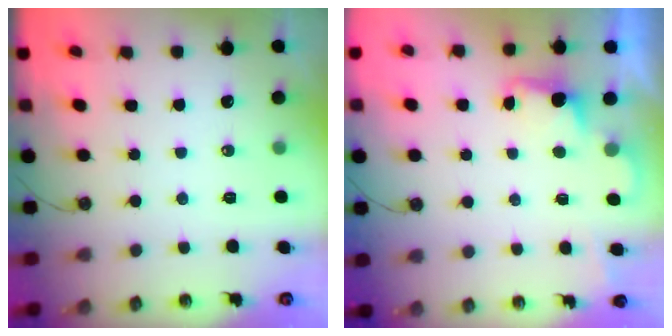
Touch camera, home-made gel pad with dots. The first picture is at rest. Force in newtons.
{"total": 2.0, "press": 1.8, "slide": 0.9}